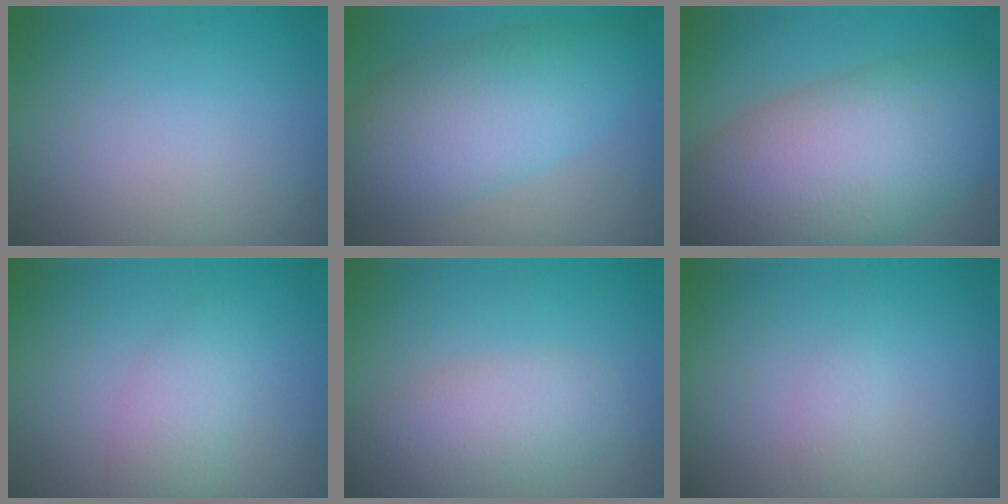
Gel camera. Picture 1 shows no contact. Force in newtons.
{"total": 7.8, "press": 7.8, "slide": 0.3}
{"total": 13.3, "press": 13.3, "slide": 0.5}
{"total": 2.8, "press": 2.8, "slide": 0.1}
{"total": 4.2, "press": 4.2, "slide": 0.2}
{"total": 0.8, "press": 0.8, "slide": 0.1}